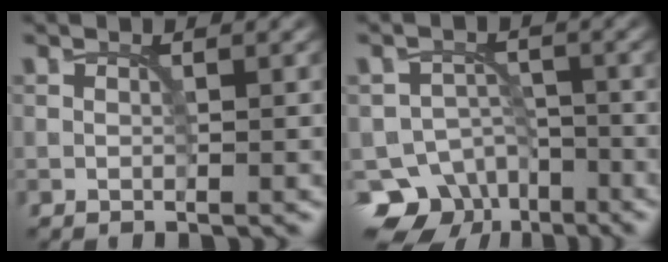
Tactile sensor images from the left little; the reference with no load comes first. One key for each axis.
{"total": 6.9, "fx": -4.4, "fy": 4.9, "fz": 1.9, "tx": -0.009, "ty": -0.012, "tz": -0.073}